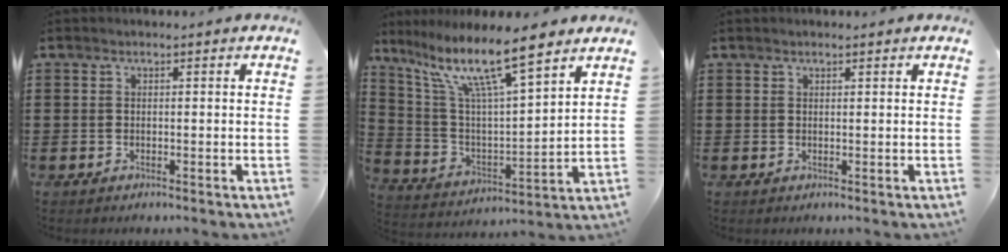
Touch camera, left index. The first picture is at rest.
{"total": 13.1, "force": [9.4, 2.1, 8.9], "torque": [-0.184, -0.047, 0.157]}
{"total": 0.7, "force": [0.6, 0.1, 0.4], "torque": [-0.008, 0.001, 0.011]}